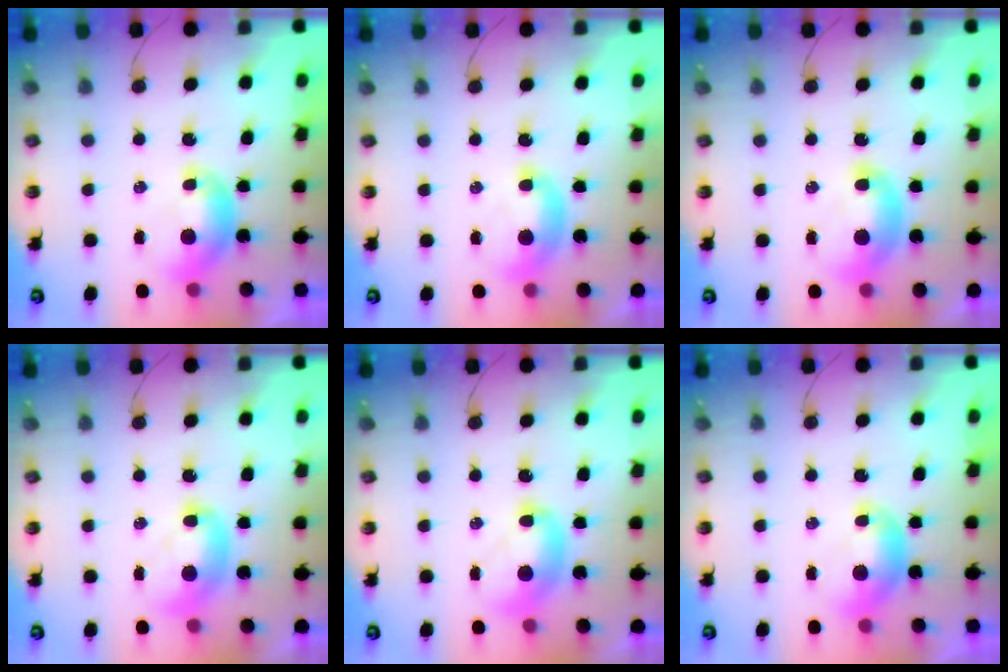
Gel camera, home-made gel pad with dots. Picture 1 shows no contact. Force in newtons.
{"total": 1.5, "press": 1.3, "slide": 0.7}
{"total": 2.4, "press": 2.3, "slide": 0.6}
{"total": 2.1, "press": 2.1, "slide": 0.2}
{"total": 2.0, "press": 2.0, "slide": 0.2}
{"total": 0.0}